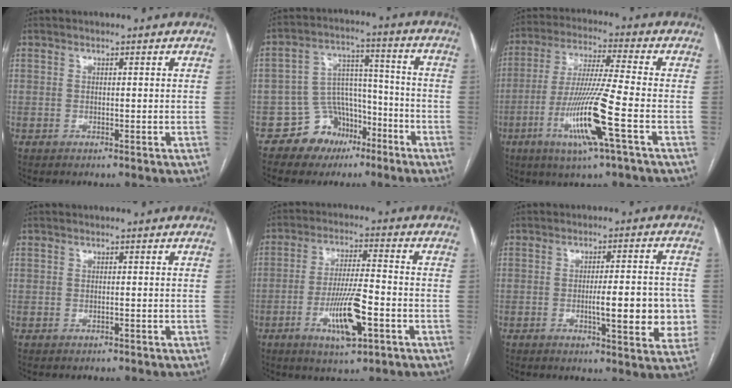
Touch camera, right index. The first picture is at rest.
{"total": 9.1, "force": [-5.5, 7.0, 2.3], "torque": [-0.033, 0.042, -0.081]}
{"total": 13.5, "force": [-4.9, -0.8, 12.6], "torque": [-0.253, -0.020, -0.096]}
{"total": 0.0}
{"total": 10.2, "force": [-3.9, 1.6, 9.3], "torque": [-0.172, -0.007, -0.067]}
{"total": 10.3, "force": [-1.7, 2.2, 9.9], "torque": [-0.130, 0.003, -0.017]}